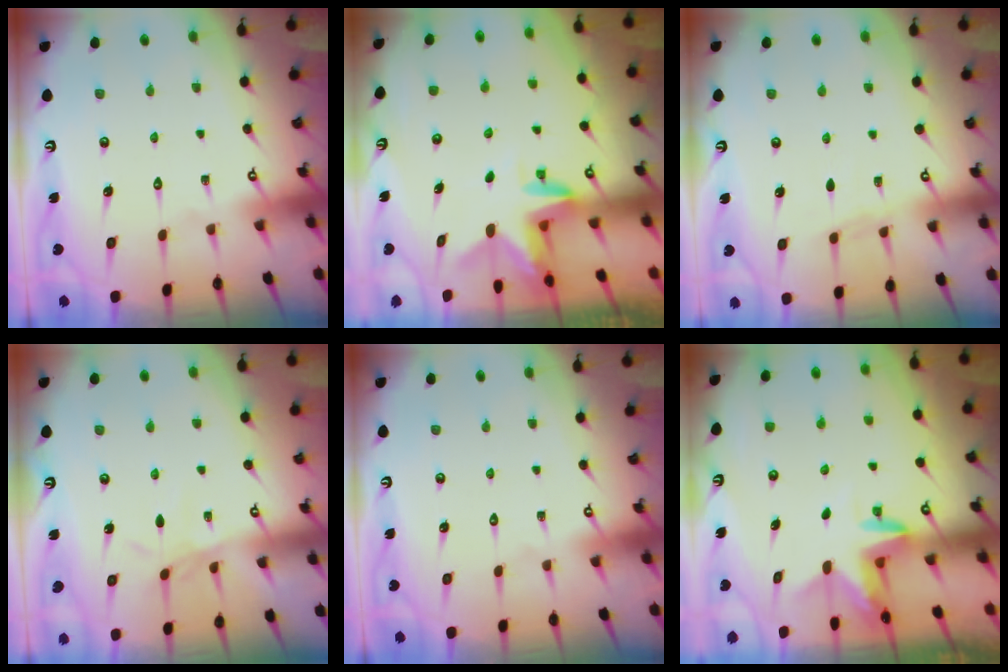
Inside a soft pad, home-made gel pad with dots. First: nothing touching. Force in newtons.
{"total": 2.9, "press": 2.9, "slide": 0.2}
{"total": 3.1, "press": 3.1, "slide": 0.4}
{"total": 3.3, "press": 3.2, "slide": 0.5}
{"total": 0.0}
{"total": 3.4, "press": 3.4, "slide": 0.4}